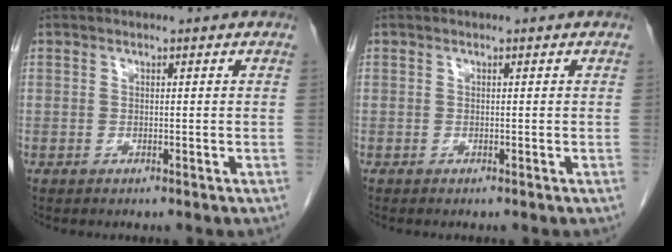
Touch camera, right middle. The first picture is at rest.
{"total": 0.0}